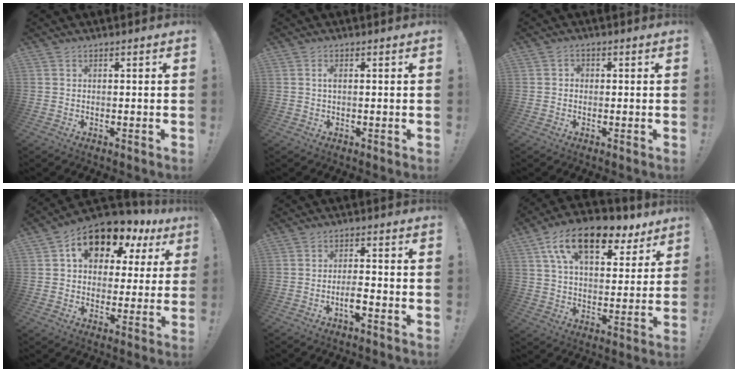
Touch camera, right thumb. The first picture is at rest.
{"total": 1.4, "force": [0.1, 0.5, 1.3], "torque": [-0.019, 0.001, -0.002]}
{"total": 1.8, "force": [-0.5, 1.5, 0.9], "torque": [-0.017, 0.007, -0.009]}
{"total": 12.9, "force": [7.1, 8.1, 7.2], "torque": [-0.119, -0.041, 0.127]}
{"total": 4.7, "force": [-2.3, 0.9, 4.0], "torque": [-0.079, 0.001, -0.039]}
{"total": 17.8, "force": [10.0, 8.8, 11.9], "torque": [-0.199, -0.046, 0.175]}